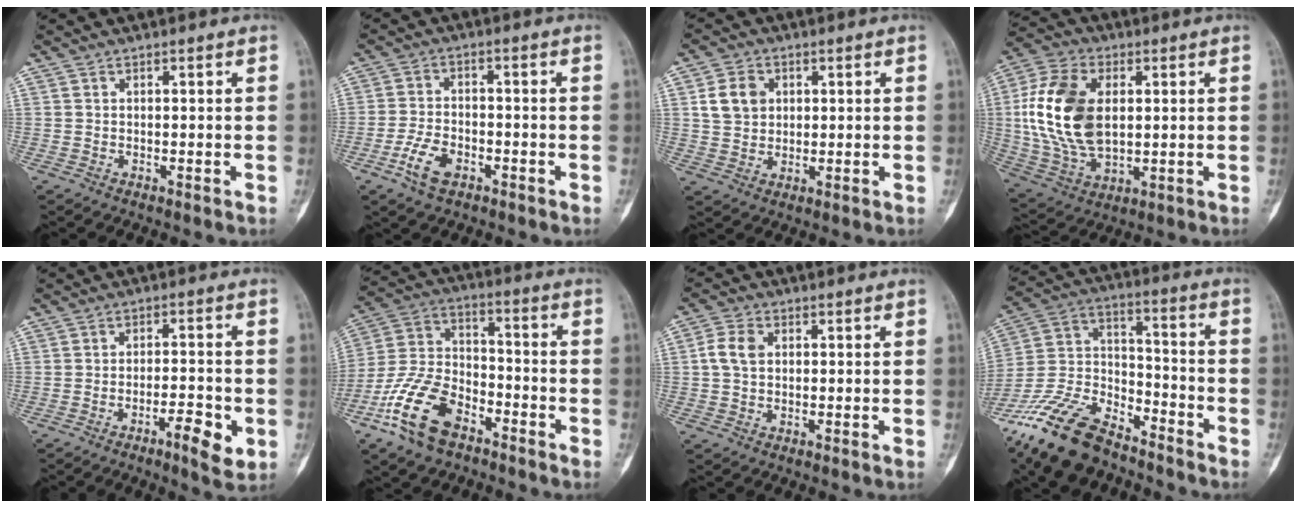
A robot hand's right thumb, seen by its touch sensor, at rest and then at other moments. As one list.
[{"total": 6.4, "force": [-3.4, 3.6, 4.1], "torque": [-0.079, 0.015, -0.065]}, {"total": 6.4, "force": [1.8, 5.2, 3.4], "torque": [-0.044, -0.004, 0.032]}, {"total": 18.6, "force": [2.2, 11.5, 14.4], "torque": [-0.282, -0.006, 0.045]}, {"total": 6.7, "force": [-2.7, 1.8, 5.9], "torque": [-0.087, 0.011, -0.041]}, {"total": 15.3, "force": [-8.7, 8.5, 9.4], "torque": [-0.186, 0.053, -0.174]}, {"total": 4.6, "force": [0.6, 3.4, 3.1], "torque": [-0.064, 0.010, 0.007]}, {"total": 19.7, "force": [-14.8, 8.5, 9.8], "torque": [-0.200, 0.064, -0.281]}]